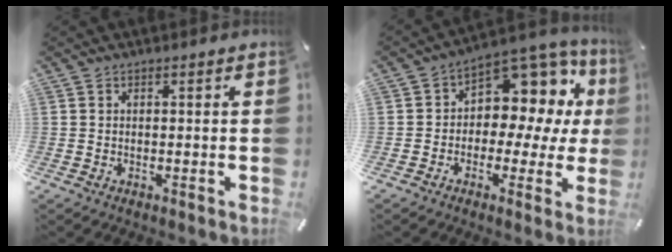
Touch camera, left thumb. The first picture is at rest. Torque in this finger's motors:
{"motor_torque": [1.82, 1.80, 0.19, 0.00, 0.21]}